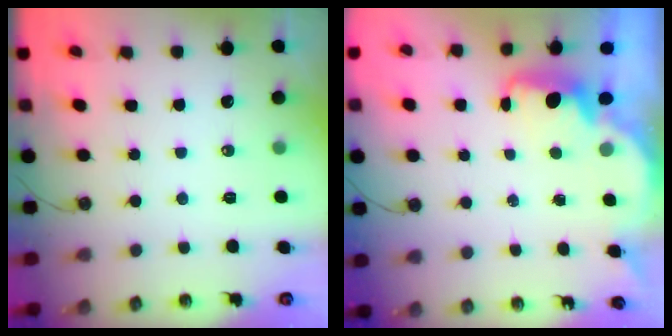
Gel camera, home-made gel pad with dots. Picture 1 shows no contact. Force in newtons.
{"total": 2.4, "press": 2.3, "slide": 0.6}